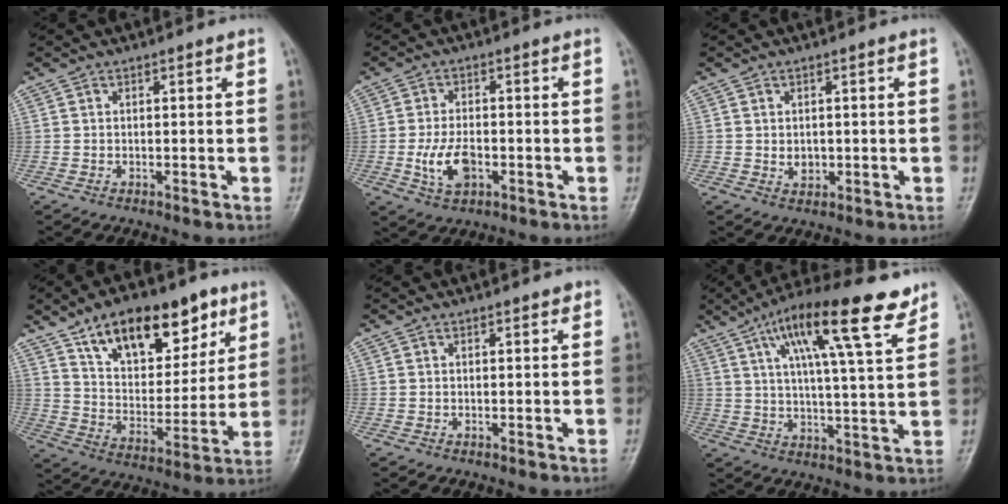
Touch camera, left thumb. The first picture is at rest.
{"total": 6.7, "force": [-1.8, 3.8, 5.2], "torque": [-0.099, 0.004, -0.030]}
{"total": 2.2, "force": [0.1, 1.8, 1.3], "torque": [-0.015, -0.002, 0.007]}
{"total": 20.2, "force": [11.6, 10.5, 12.7], "torque": [-0.145, -0.039, 0.195]}
{"total": 0.6, "force": [0.4, 0.2, 0.3], "torque": [-0.005, -0.002, 0.003]}
{"total": 17.5, "force": [9.8, 3.6, 14.0], "torque": [-0.212, -0.022, 0.156]}